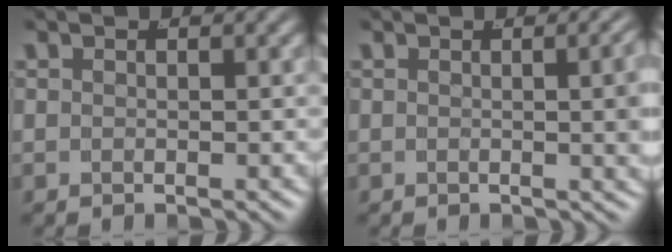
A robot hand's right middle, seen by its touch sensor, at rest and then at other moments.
{"total": 3.8, "force": [0.5, 1.1, 3.6], "torque": [-0.017, 0.014, -0.001]}